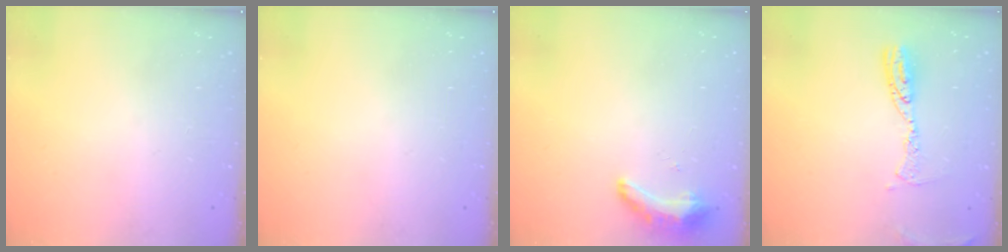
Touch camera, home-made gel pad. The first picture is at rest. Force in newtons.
{"total": 0.0}
{"total": 8.8, "press": 8.7, "slide": 1.3}
{"total": 9.5, "press": 9.4, "slide": 0.9}